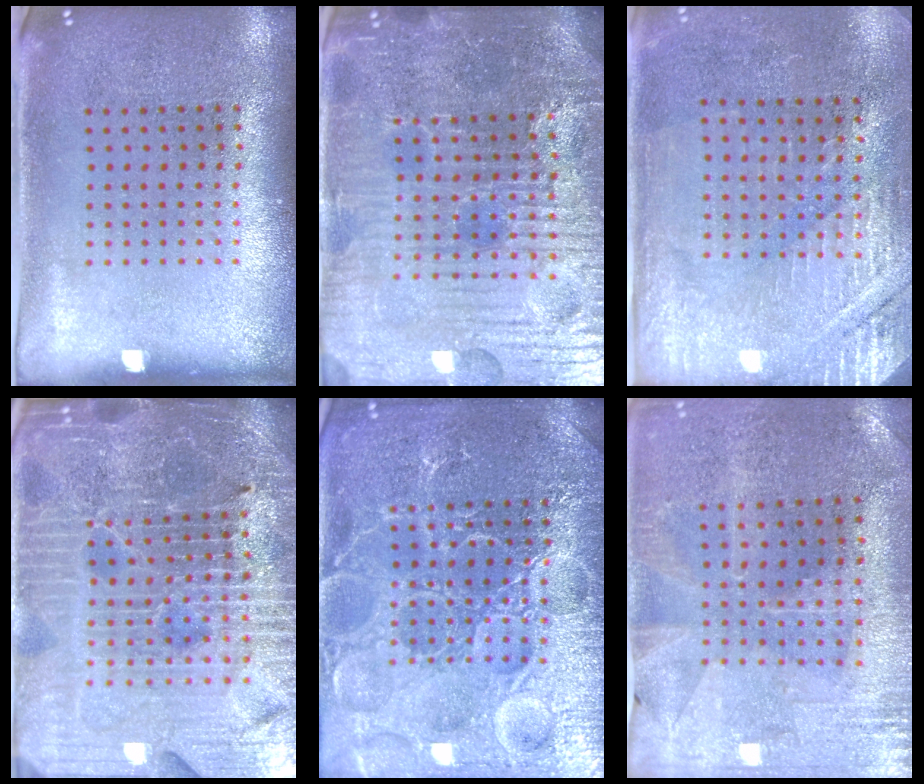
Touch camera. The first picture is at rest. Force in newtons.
{"total": 5.9, "press": 5.5, "slide": 2.1}
{"total": 2.9, "press": 2.8, "slide": 0.7}
{"total": 6.1, "press": 5.5, "slide": 2.5}
{"total": 7.4, "press": 7.4, "slide": 0.9}
{"total": 0.7, "press": 0.6, "slide": 0.3}